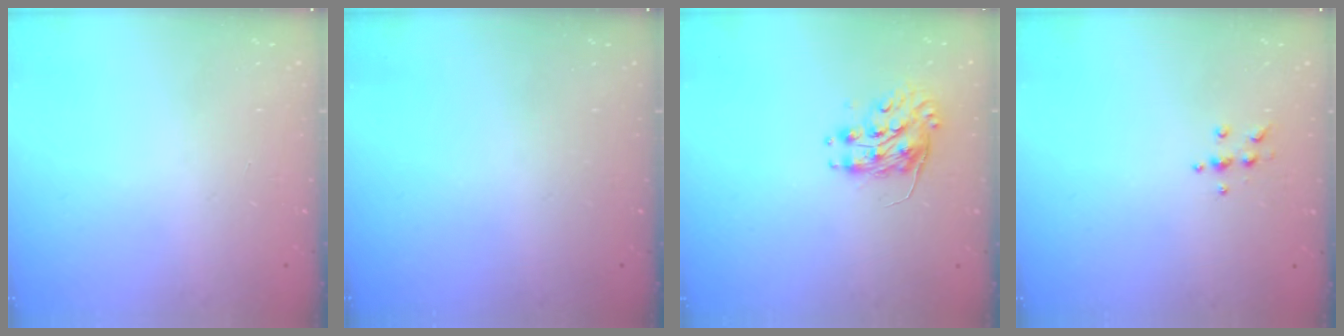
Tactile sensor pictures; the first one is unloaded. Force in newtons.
{"total": 0.0}
{"total": 8.2, "press": 8.2, "slide": 0.3}
{"total": 5.6, "press": 5.6, "slide": 0.7}